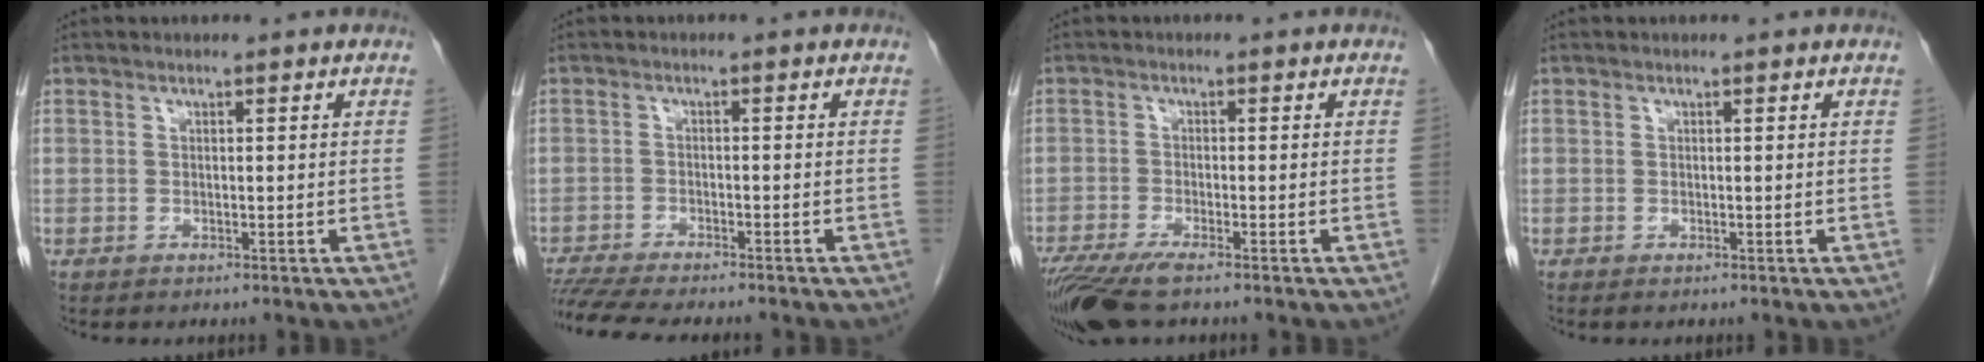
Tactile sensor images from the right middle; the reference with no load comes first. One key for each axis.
{"total": 10.6, "fx": -9.4, "fy": 1.1, "fz": 4.7, "tx": -0.070, "ty": -0.011, "tz": -0.144}
{"total": 7.6, "fx": -5.6, "fy": 1.2, "fz": 5.0, "tx": -0.090, "ty": -0.019, "tz": -0.102}
{"total": 0.0}